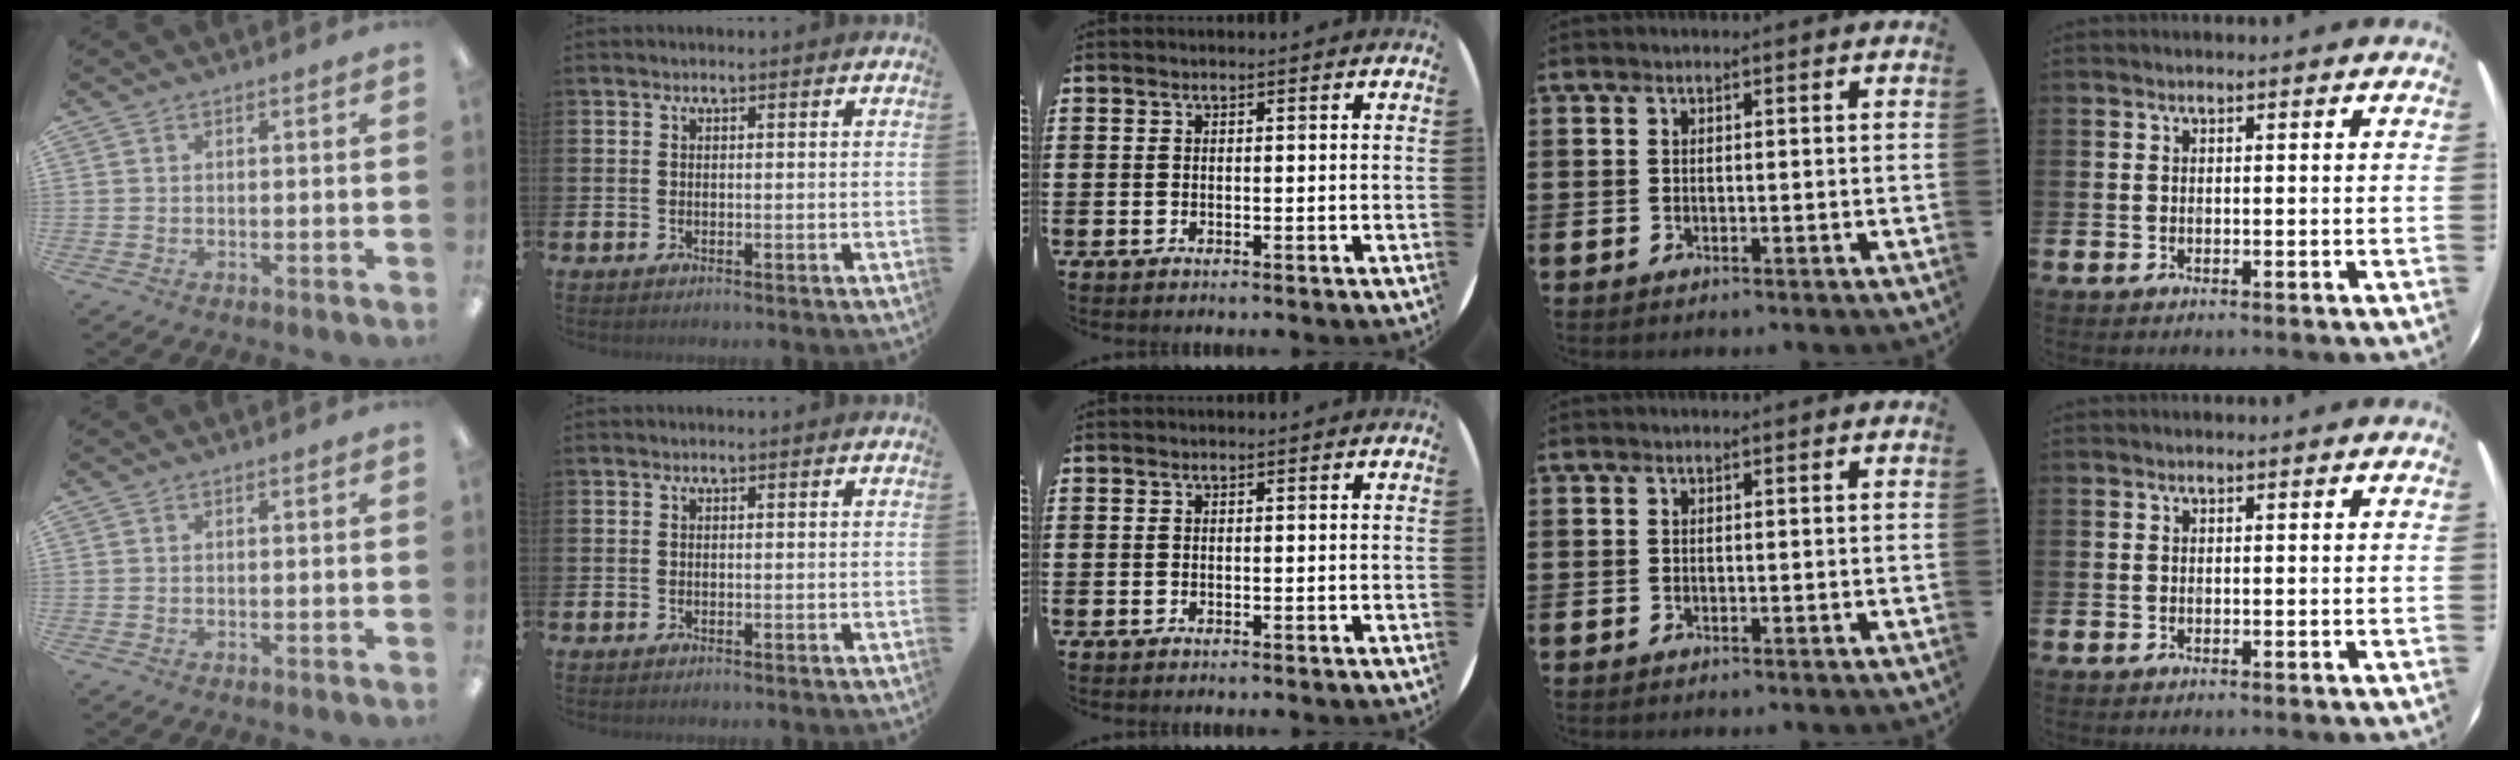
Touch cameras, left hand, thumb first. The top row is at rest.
{}